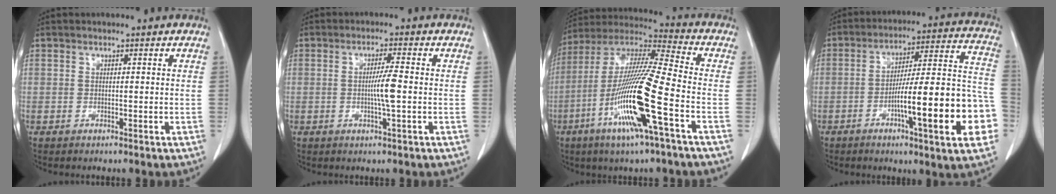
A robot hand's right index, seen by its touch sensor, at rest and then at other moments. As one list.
[{"total": 3.9, "force": [-0.3, -0.3, 3.9], "torque": [-0.072, -0.002, -0.006]}, {"total": 18.5, "force": [-6.3, 0.1, 17.4], "torque": [-0.357, -0.019, -0.126]}, {"total": 20.0, "force": [-6.5, 2.0, 18.8], "torque": [-0.220, 0.020, -0.088]}]